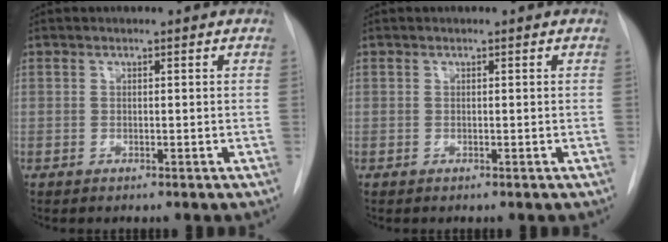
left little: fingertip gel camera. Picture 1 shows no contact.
{"total": 0.0}